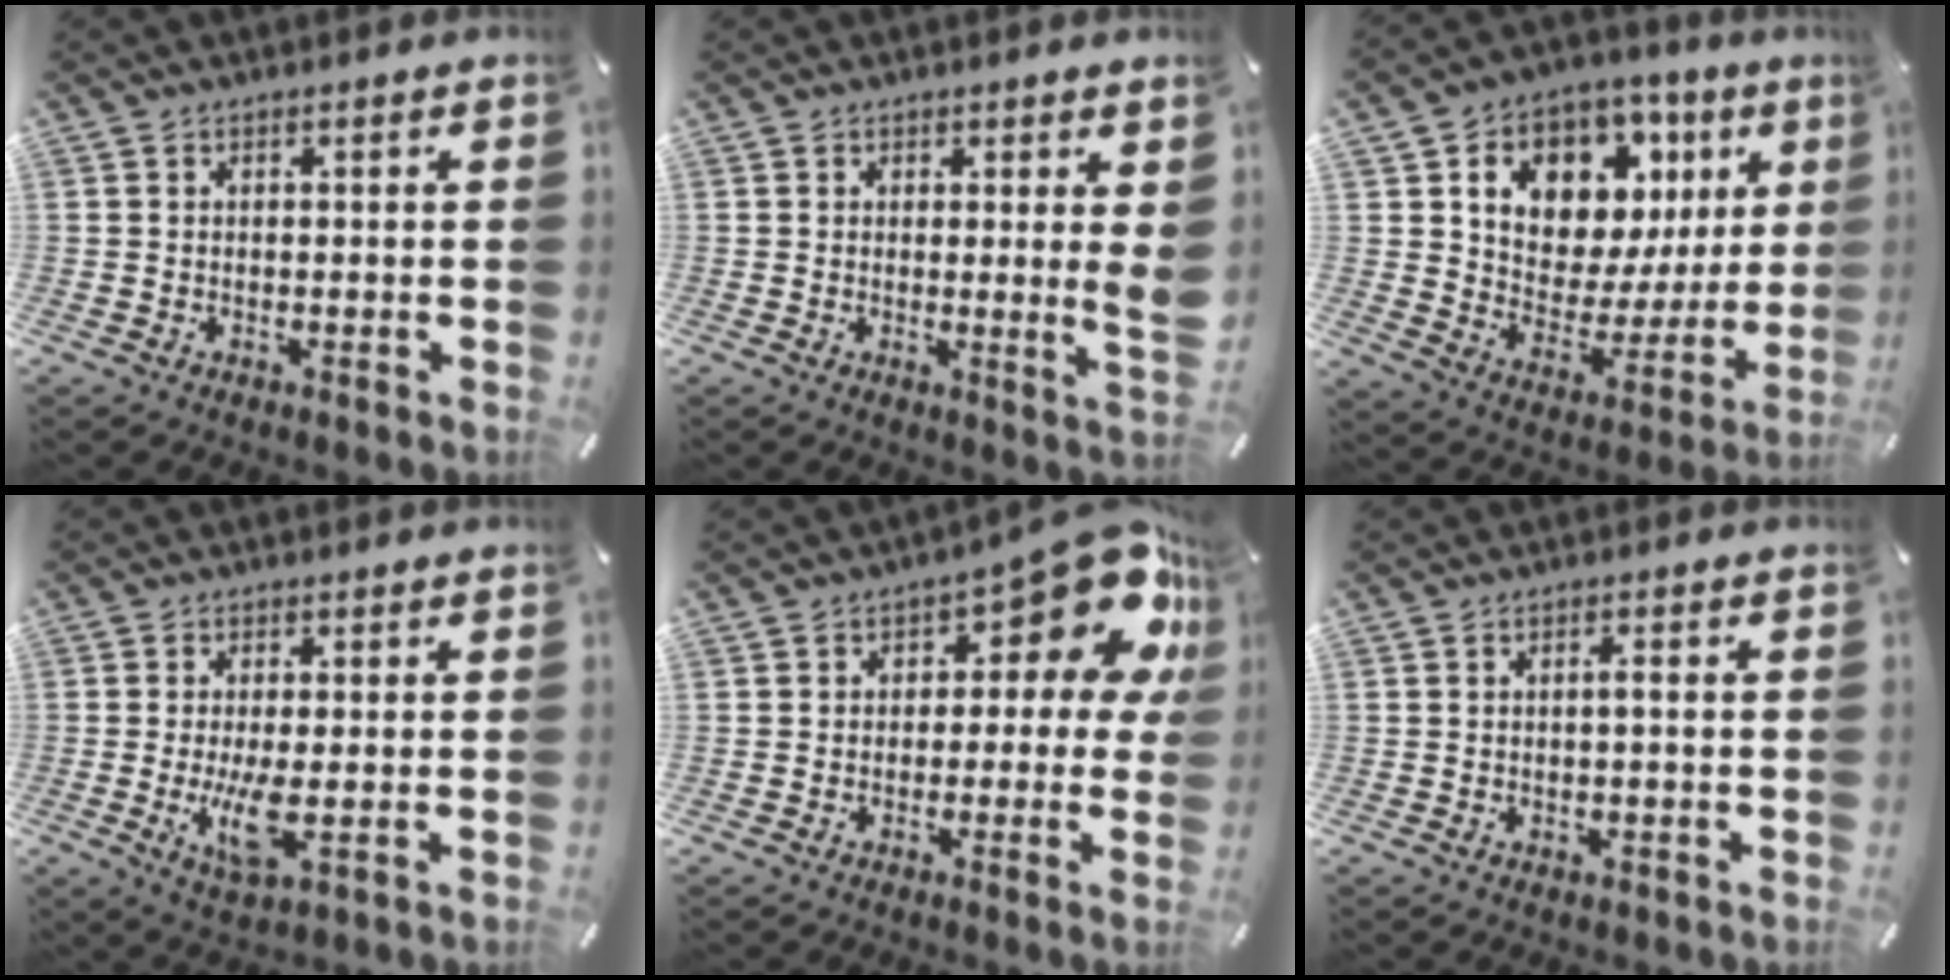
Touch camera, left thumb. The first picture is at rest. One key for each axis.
{"total": 3.6, "fx": 1.7, "fy": 0.4, "fz": 3.2, "tx": -0.040, "ty": -0.023, "tz": 0.024}
{"total": 11.5, "fx": 5.7, "fy": 8.7, "fz": 4.7, "tx": -0.070, "ty": -0.056, "tz": 0.103}
{"total": 7.7, "fx": -1.0, "fy": 2.4, "fz": 7.2, "tx": -0.162, "ty": -0.022, "tz": -0.018}
{"total": 14.6, "fx": 7.3, "fy": 6.4, "fz": 11.0, "tx": -0.126, "ty": -0.058, "tz": 0.121}
{"total": 1.6, "fx": 0.1, "fy": 0.4, "fz": 1.5, "tx": -0.028, "ty": 0.000, "tz": 0.000}